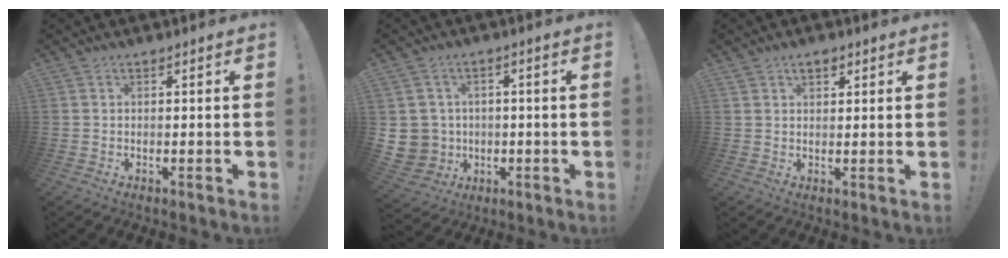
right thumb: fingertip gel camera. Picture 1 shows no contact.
{"total": 6.3, "force": [0.2, 6.2, 1.0], "torque": [-0.034, 0.003, 0.011]}
{"total": 3.1, "force": [1.8, 1.9, 1.7], "torque": [-0.022, -0.003, 0.030]}